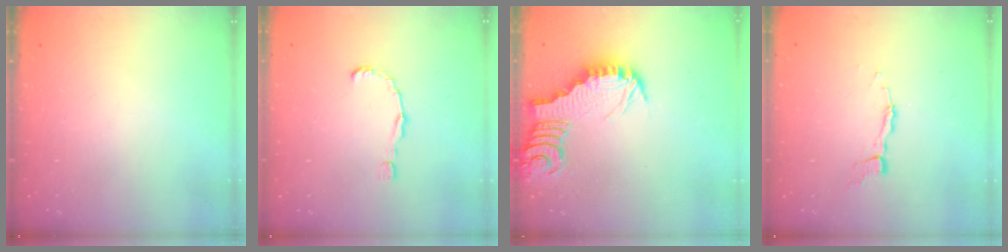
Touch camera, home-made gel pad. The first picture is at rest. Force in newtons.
{"total": 1.5, "press": 1.5, "slide": 0.2}
{"total": 3.0, "press": 3.0, "slide": 0.3}
{"total": 3.9, "press": 3.8, "slide": 0.3}